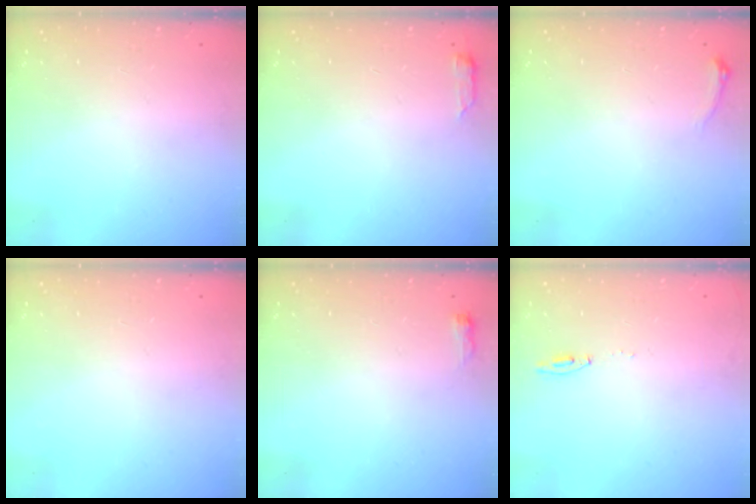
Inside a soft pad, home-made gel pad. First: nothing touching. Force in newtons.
{"total": 2.9, "press": 2.8, "slide": 0.6}
{"total": 4.5, "press": 4.3, "slide": 1.1}
{"total": 0.0}
{"total": 9.8, "press": 2.8, "slide": 9.4}
{"total": 4.6, "press": 4.6, "slide": 0.5}